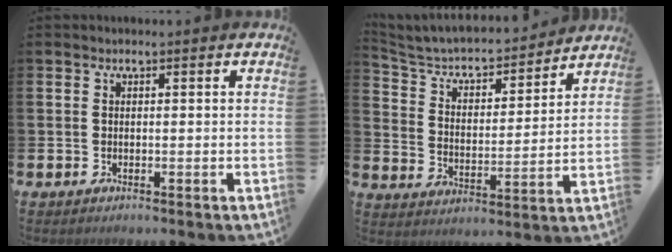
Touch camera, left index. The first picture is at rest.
{"total": 5.3, "force": [4.8, 1.9, 1.4], "torque": [-0.058, -0.040, 0.075]}